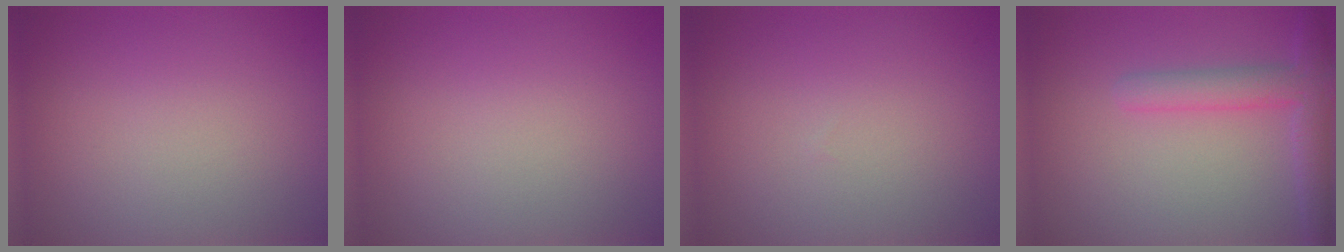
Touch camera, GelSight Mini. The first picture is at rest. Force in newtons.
{"total": 0.0}
{"total": 0.0}
{"total": 3.6, "press": 3.6, "slide": 0.4}